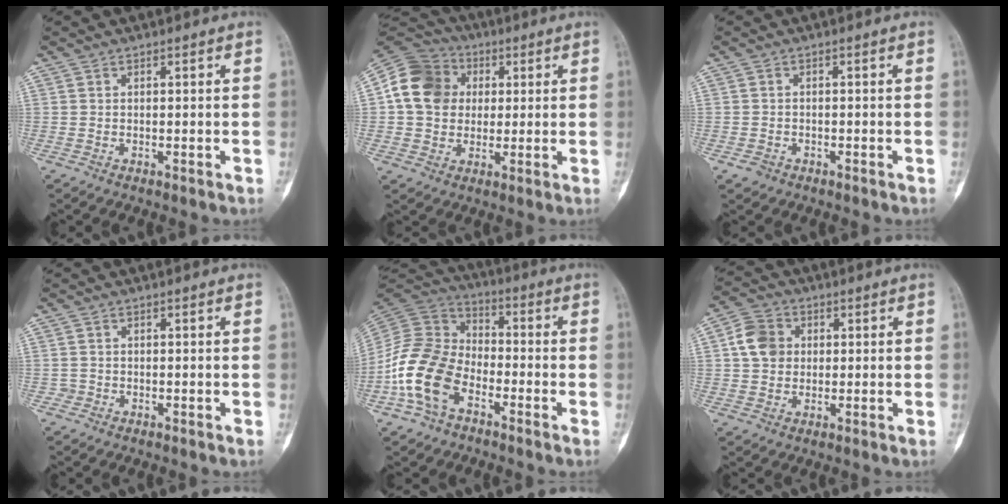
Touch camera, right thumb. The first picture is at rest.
{"total": 13.1, "force": [1.8, 11.4, 6.2], "torque": [-0.099, 0.017, 0.024]}
{"total": 1.6, "force": [-0.9, 1.3, 0.3], "torque": [-0.008, 0.006, -0.013]}
{"total": 0.8, "force": [-0.3, 0.7, -0.3], "torque": [0.008, 0.006, -0.007]}
{"total": 14.7, "force": [-6.2, 9.8, 9.0], "torque": [-0.177, 0.050, -0.128]}
{"total": 6.9, "force": [1.2, 5.9, 3.5], "torque": [-0.052, 0.010, 0.016]}